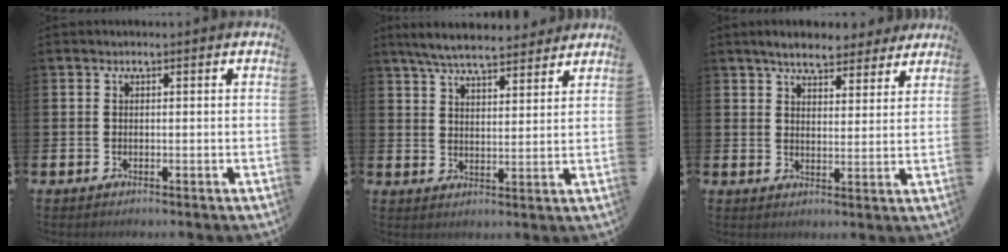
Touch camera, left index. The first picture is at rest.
{"total": 6.6, "force": [6.2, 1.1, 1.9], "torque": [-0.053, -0.026, 0.112]}
{"total": 6.0, "force": [5.5, 1.6, 1.7], "torque": [-0.028, -0.028, 0.094]}